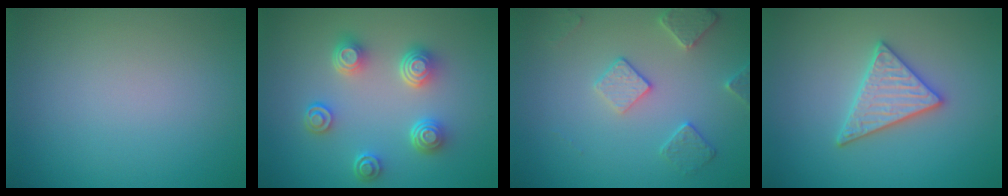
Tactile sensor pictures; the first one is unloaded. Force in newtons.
{"total": 4.6, "press": 3.6, "slide": 2.9}
{"total": 2.9, "press": 2.9, "slide": 0.1}
{"total": 3.3, "press": 3.2, "slide": 0.6}